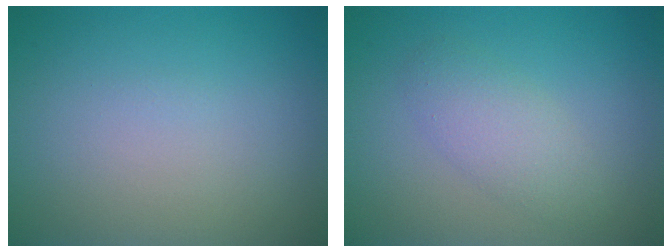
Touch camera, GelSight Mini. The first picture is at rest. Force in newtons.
{"total": 2.8, "press": 2.8, "slide": 0.0}